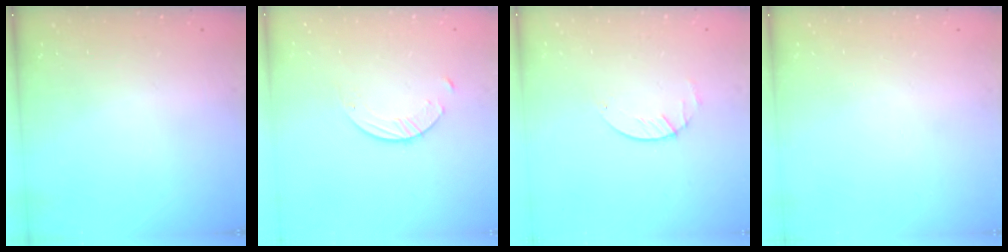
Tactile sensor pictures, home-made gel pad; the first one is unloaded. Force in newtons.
{"total": 1.4, "press": 1.4, "slide": 0.2}
{"total": 1.8, "press": 1.8, "slide": 0.2}
{"total": 0.0}